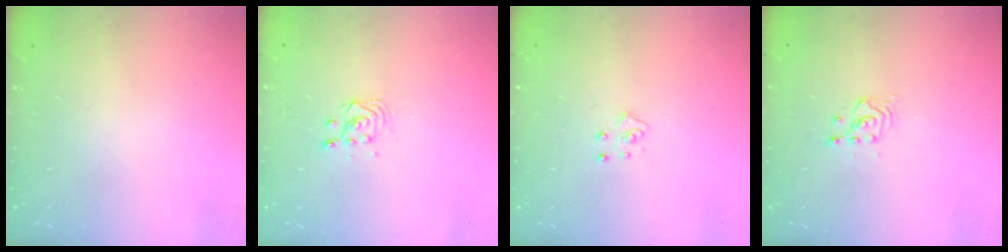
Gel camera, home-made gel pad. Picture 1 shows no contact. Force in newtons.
{"total": 3.1, "press": 3.1, "slide": 0.3}
{"total": 4.9, "press": 4.9, "slide": 0.5}
{"total": 2.7, "press": 2.7, "slide": 0.3}